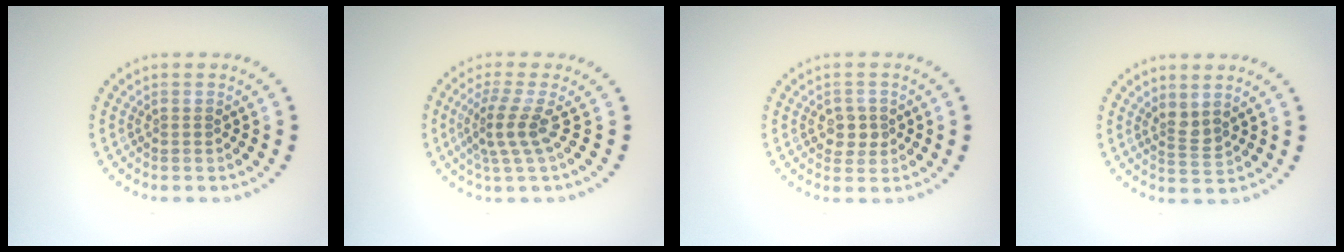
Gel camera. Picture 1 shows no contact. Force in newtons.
{"total": 2.9, "press": 1.9, "slide": 2.2}
{"total": 2.0, "press": 1.9, "slide": 0.6}
{"total": 1.7, "press": 1.3, "slide": 1.1}